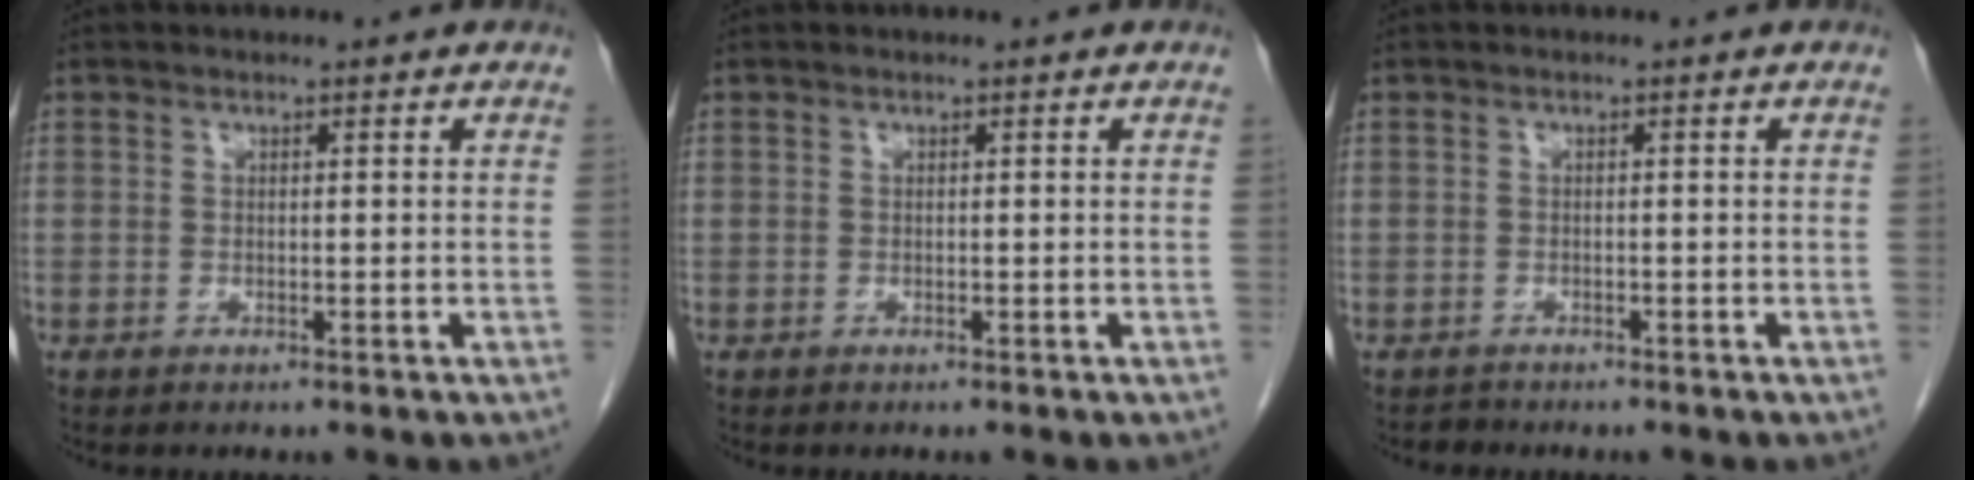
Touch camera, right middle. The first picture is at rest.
{"total": 0.0}
{"total": 0.9, "force": [-0.8, 0.3, -0.2], "torque": [-0.005, -0.003, -0.016]}